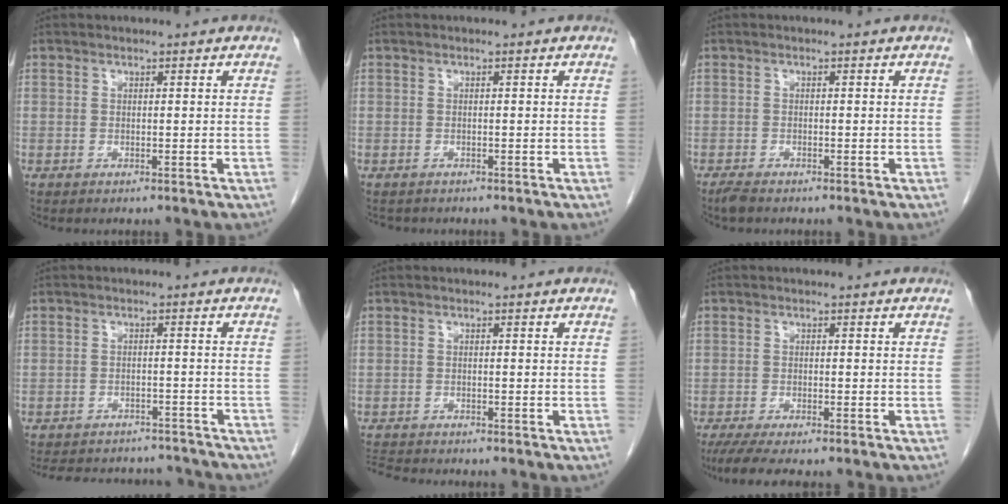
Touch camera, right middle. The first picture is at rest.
{"total": 1.8, "force": [-1.6, 0.8, 0.3], "torque": [-0.015, -0.004, -0.021]}
{"total": 1.6, "force": [-1.3, 0.3, 0.7], "torque": [-0.022, -0.004, -0.024]}
{"total": 16.1, "force": [-14.8, 4.7, 4.4], "torque": [-0.107, 0.005, -0.187]}
{"total": 4.7, "force": [-4.6, 0.4, 1.1], "torque": [-0.022, -0.015, -0.077]}
{"total": 6.7, "force": [-5.4, 0.8, 3.9], "torque": [-0.058, -0.015, -0.083]}